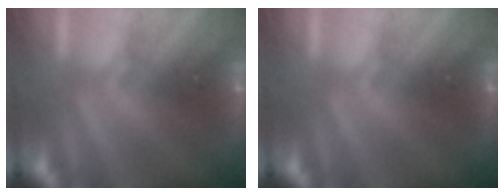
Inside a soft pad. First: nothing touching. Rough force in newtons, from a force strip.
{"total": 0.0}